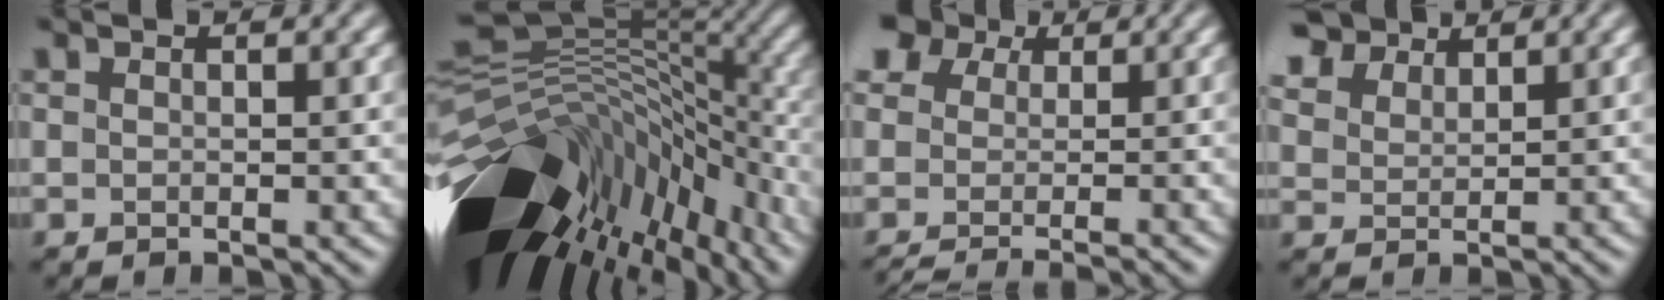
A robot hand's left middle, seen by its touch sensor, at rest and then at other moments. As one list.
[{"total": 16.4, "force": [-5.6, 8.9, 12.7], "torque": [-0.222, 0.017, -0.081]}, {"total": 4.7, "force": [-1.1, 3.5, 3.0], "torque": [-0.029, -0.001, -0.015]}, {"total": 6.5, "force": [5.2, 3.1, 2.3], "torque": [-0.074, 0.008, 0.095]}]